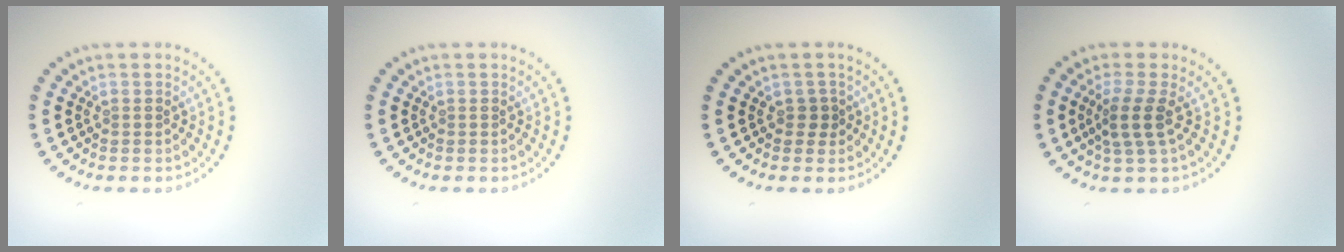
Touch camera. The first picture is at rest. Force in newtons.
{"total": 0.0}
{"total": 1.2, "press": 0.8, "slide": 0.8}
{"total": 2.5, "press": 2.0, "slide": 1.6}